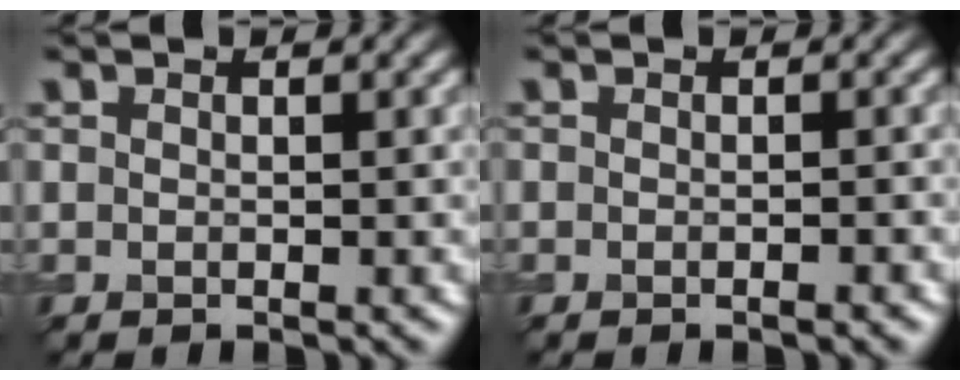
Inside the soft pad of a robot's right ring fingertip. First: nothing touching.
{"total": 0.8, "force": [-0.4, 0.1, 0.7], "torque": [-0.005, 0.004, -0.006]}